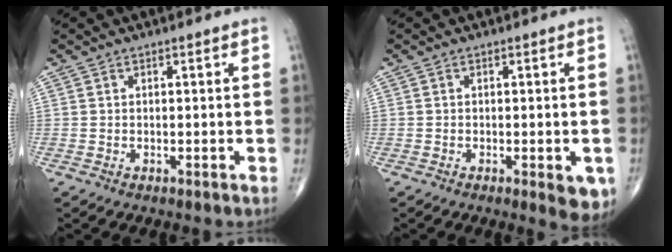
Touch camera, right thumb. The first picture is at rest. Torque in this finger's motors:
{"motor_torque": [0.80, 1.07, -0.02, -0.08, 0.17]}